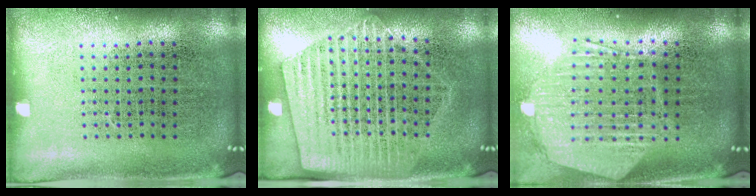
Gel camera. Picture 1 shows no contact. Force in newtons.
{"total": 1.7, "press": 1.5, "slide": 0.8}
{"total": 1.7, "press": 1.6, "slide": 0.7}